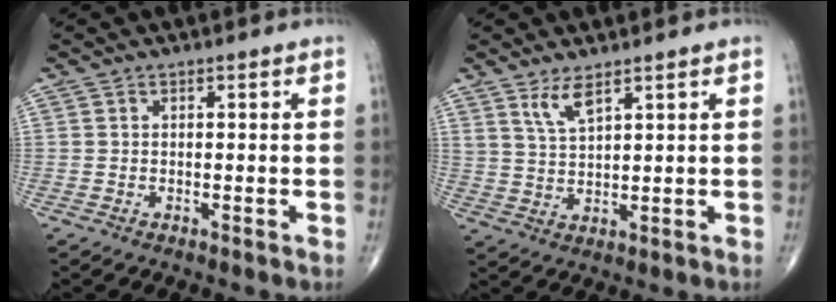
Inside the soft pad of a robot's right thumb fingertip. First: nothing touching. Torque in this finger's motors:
{"motor_torque": [0.01, 0.07, 0.44, 0.51, 0.03]}